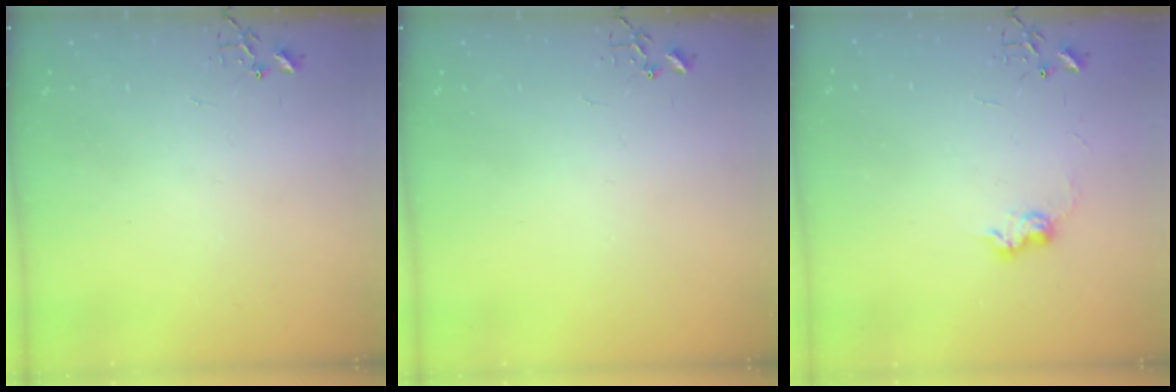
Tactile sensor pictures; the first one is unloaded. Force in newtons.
{"total": 0.0}
{"total": 7.4, "press": 7.4, "slide": 0.4}